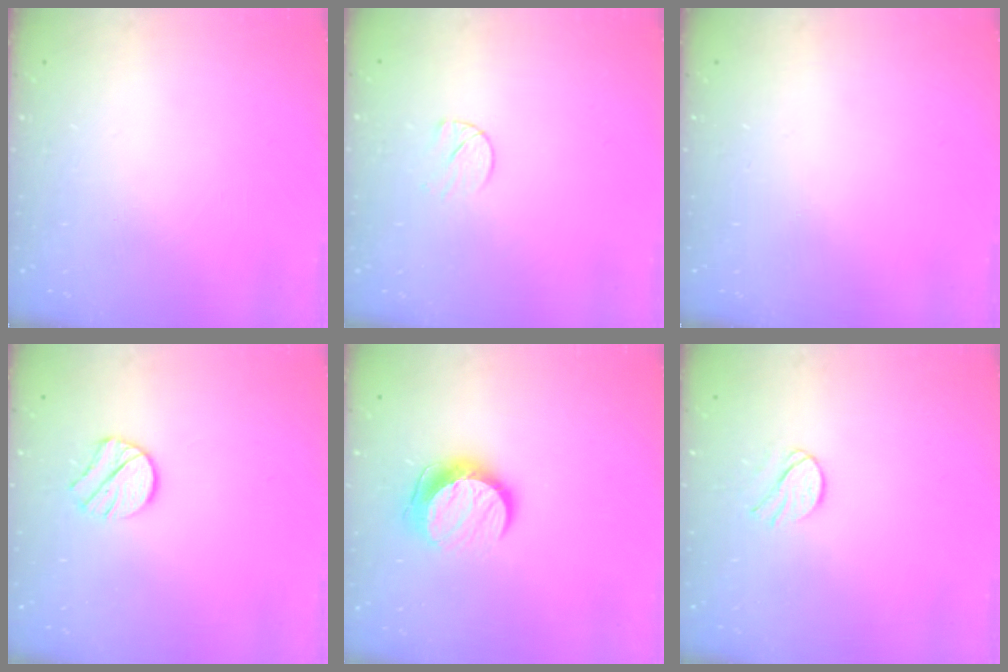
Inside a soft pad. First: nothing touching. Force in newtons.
{"total": 6.5, "press": 6.5, "slide": 0.6}
{"total": 0.0}
{"total": 8.5, "press": 8.4, "slide": 0.6}
{"total": 10.1, "press": 10.1, "slide": 0.6}
{"total": 7.4, "press": 7.4, "slide": 0.5}